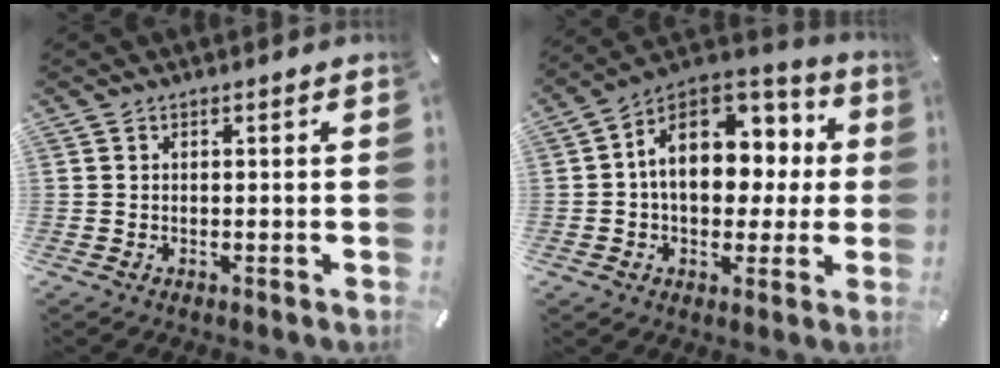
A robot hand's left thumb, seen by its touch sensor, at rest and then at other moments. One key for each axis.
{"total": 16.2, "fx": 2.8, "fy": 11.8, "fz": 10.7, "tx": -0.158, "ty": -0.003, "tz": 0.053}